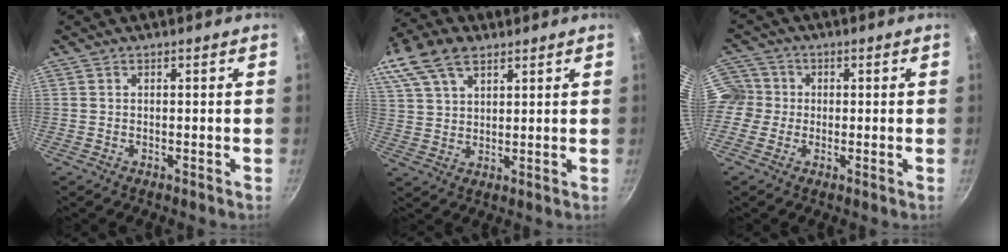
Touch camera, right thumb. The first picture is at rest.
{"total": 16.9, "force": [9.9, 9.8, 9.6], "torque": [-0.212, 0.030, 0.190]}
{"total": 8.3, "force": [-0.1, 7.9, 2.5], "torque": [-0.038, 0.016, -0.021]}